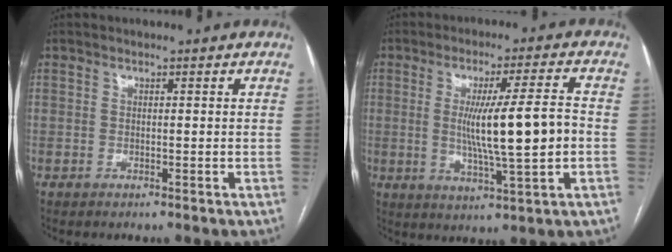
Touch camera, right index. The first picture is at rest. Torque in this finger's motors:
{"motor_torque": [1.49, -0.12, 0.79, 0.21]}